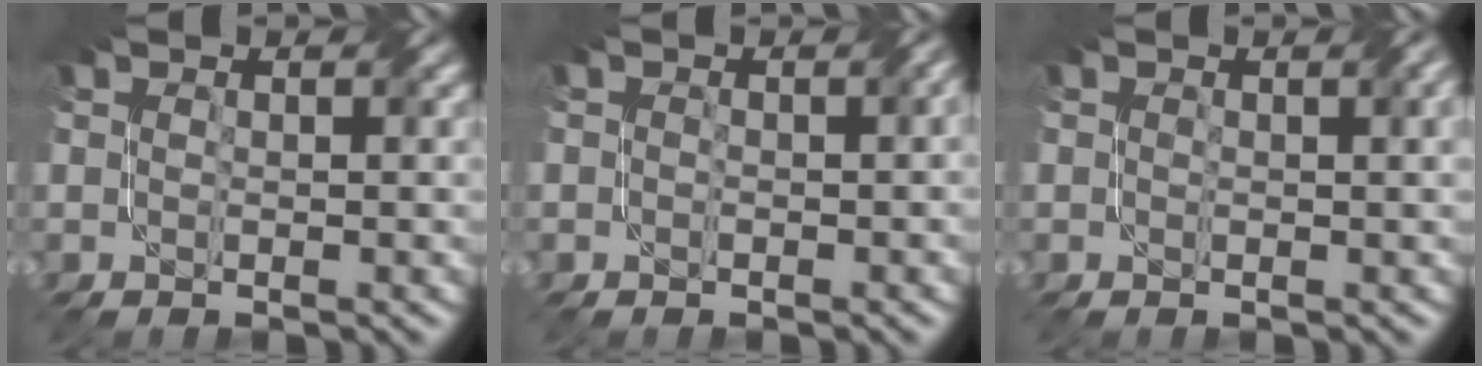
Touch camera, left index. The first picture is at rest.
{"total": 2.2, "force": [-0.8, 1.0, 1.8], "torque": [-0.021, -0.004, -0.011]}
{"total": 1.8, "force": [0.4, 0.4, 1.7], "torque": [-0.027, 0.003, 0.004]}